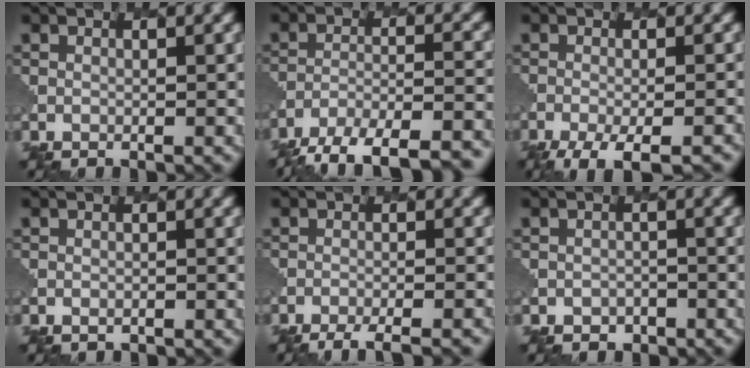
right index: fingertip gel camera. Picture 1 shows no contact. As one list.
[{"total": 11.7, "force": [-10.1, 3.4, 4.7], "torque": [-0.071, -0.012, -0.141]}, {"total": 5.6, "force": [-3.7, 1.4, 4.0], "torque": [-0.060, -0.008, -0.060]}, {"total": 1.2, "force": [-1.1, 0.5, 0.2], "torque": [0.002, 0.002, -0.014]}, {"total": 5.1, "force": [-4.4, 1.0, 2.4], "torque": [-0.027, -0.003, -0.067]}, {"total": 1.3, "force": [-0.9, 0.9, -0.2], "torque": [0.006, -0.001, -0.016]}]